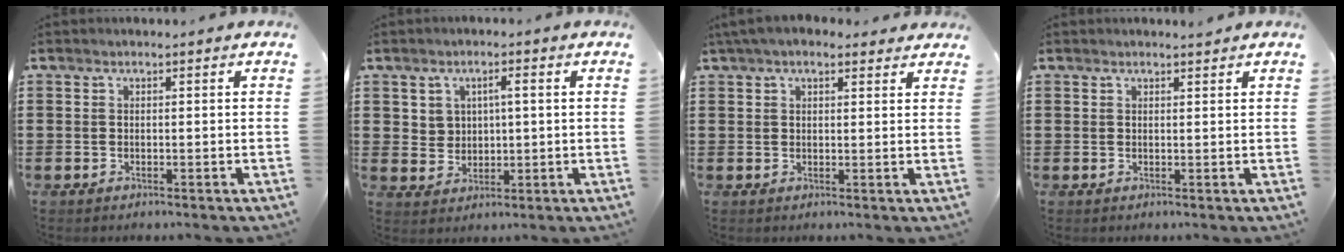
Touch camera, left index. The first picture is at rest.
{"total": 3.0, "force": [1.0, 2.3, 1.7], "torque": [-0.035, 0.005, 0.013]}
{"total": 3.8, "force": [2.8, 1.3, 2.1], "torque": [-0.049, 0.004, 0.052]}
{"total": 1.1, "force": [1.0, 0.2, 0.2], "torque": [-0.005, 0.001, 0.020]}